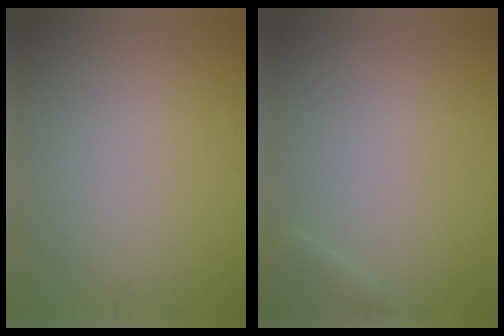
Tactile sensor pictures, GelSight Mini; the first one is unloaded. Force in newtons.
{"total": 1.3, "press": 1.3, "slide": 0.0}